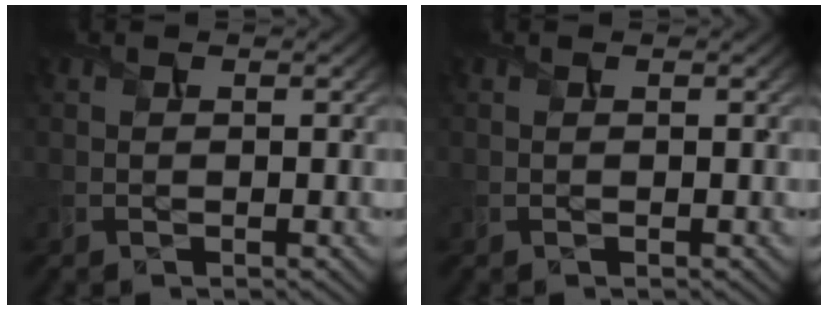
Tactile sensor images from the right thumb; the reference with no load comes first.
{"total": 0.0}